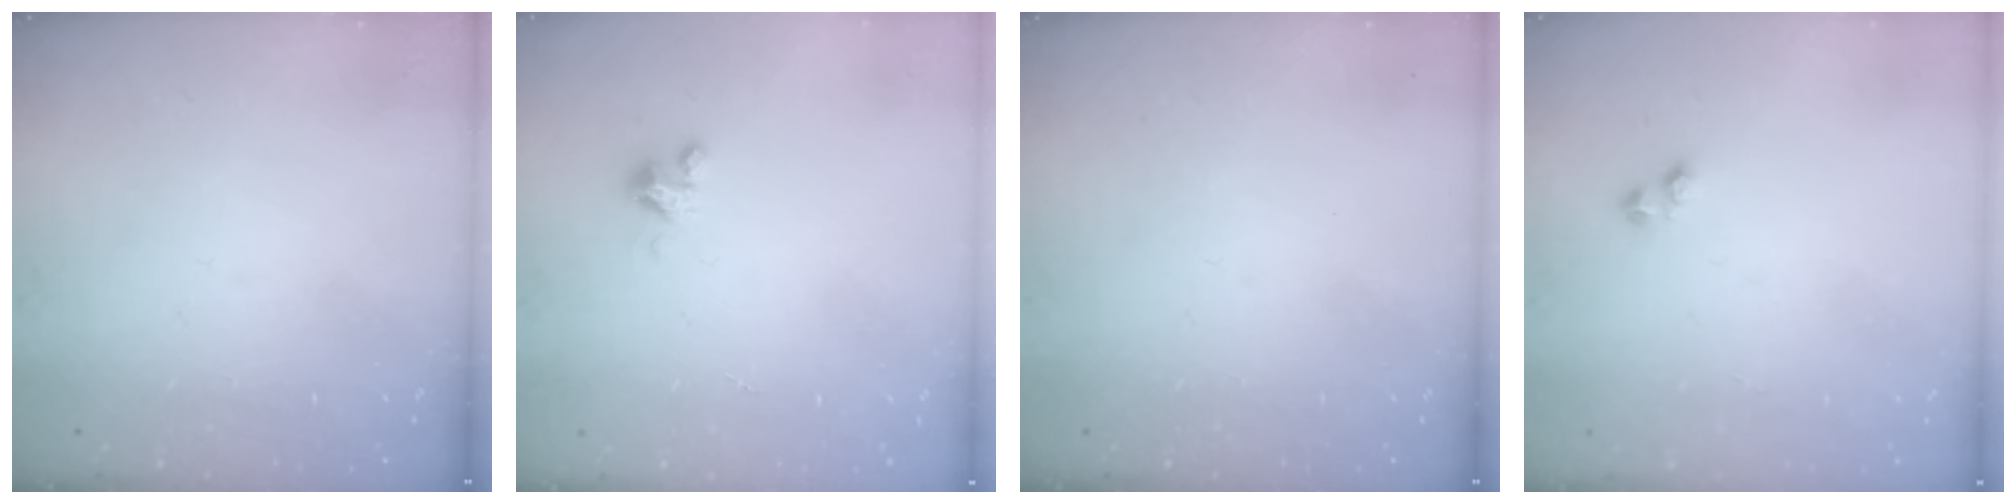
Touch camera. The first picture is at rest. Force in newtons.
{"total": 3.4, "press": 3.4, "slide": 0.3}
{"total": 0.0}
{"total": 1.6, "press": 1.5, "slide": 0.4}